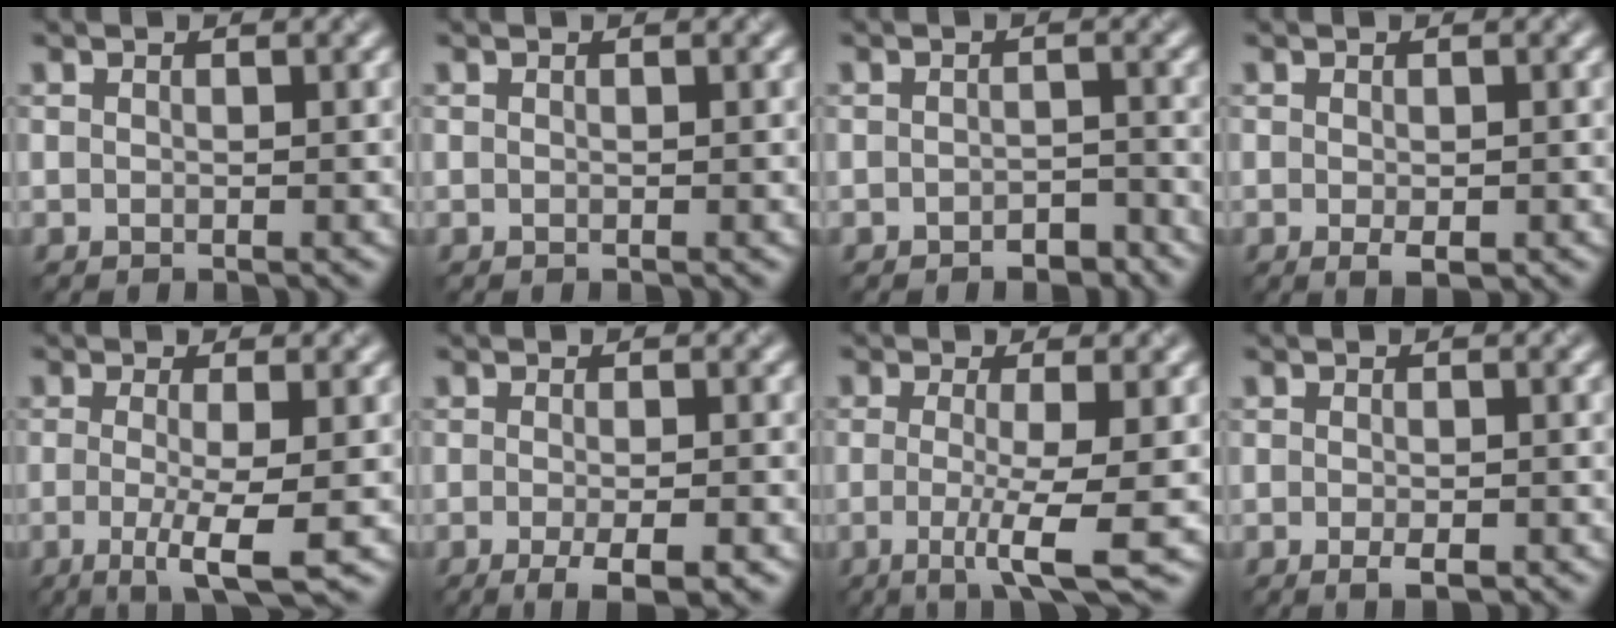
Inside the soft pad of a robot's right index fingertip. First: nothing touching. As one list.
[{"total": 0.0}, {"total": 1.9, "force": [-1.8, 0.1, 0.5], "torque": [-0.011, 0.004, -0.019]}, {"total": 1.0, "force": [-0.6, -0.1, 0.8], "torque": [-0.019, -0.001, 0.002]}, {"total": 4.7, "force": [-1.5, 0.8, 4.4], "torque": [-0.080, -0.008, -0.018]}, {"total": 4.0, "force": [-2.1, 0.7, 3.4], "torque": [-0.051, 0.000, -0.020]}, {"total": 4.8, "force": [-1.3, 0.7, 4.6], "torque": [-0.086, -0.010, -0.016]}, {"total": 1.4, "force": [-1.0, -0.1, 0.9], "torque": [-0.023, 0.000, -0.004]}]